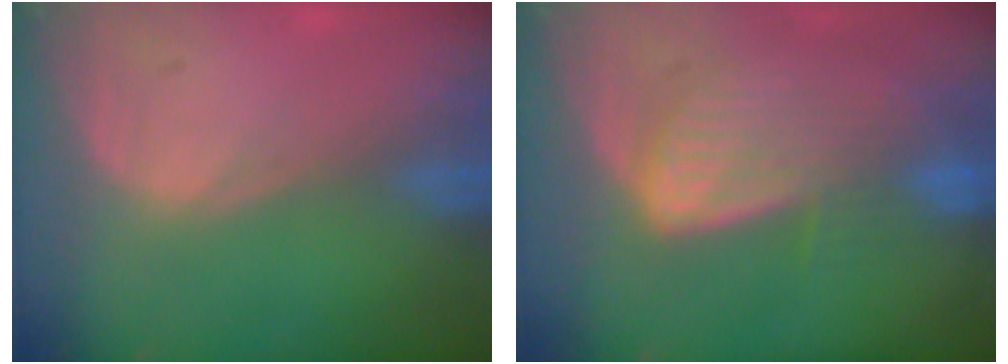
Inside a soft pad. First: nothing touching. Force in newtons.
{"total": 6.7, "press": 6.7, "slide": 0.4}